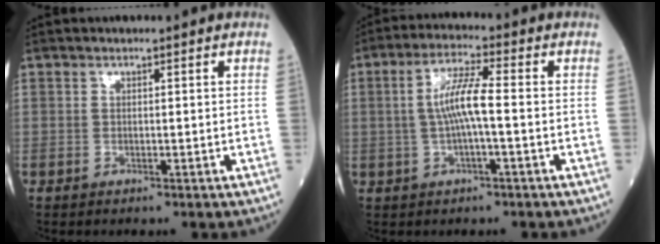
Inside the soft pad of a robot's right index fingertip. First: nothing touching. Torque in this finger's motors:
{"motor_torque": [0.64, 0.00, 0.36, 0.09]}